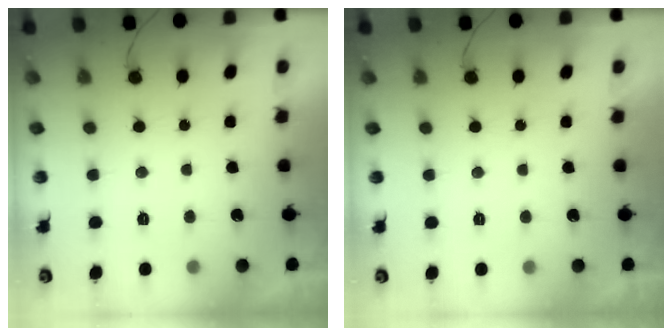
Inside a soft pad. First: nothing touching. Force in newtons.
{"total": 1.8, "press": 1.8, "slide": 0.1}